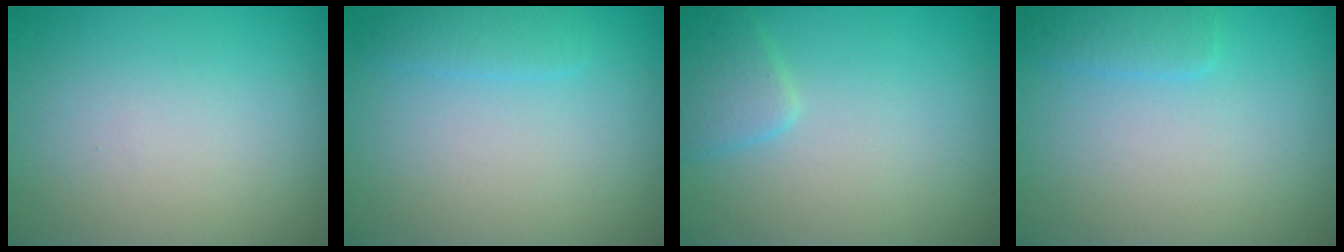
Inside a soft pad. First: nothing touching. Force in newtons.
{"total": 1.4, "press": 1.4, "slide": 0.1}
{"total": 1.9, "press": 1.9, "slide": 0.1}
{"total": 1.6, "press": 1.6, "slide": 0.0}